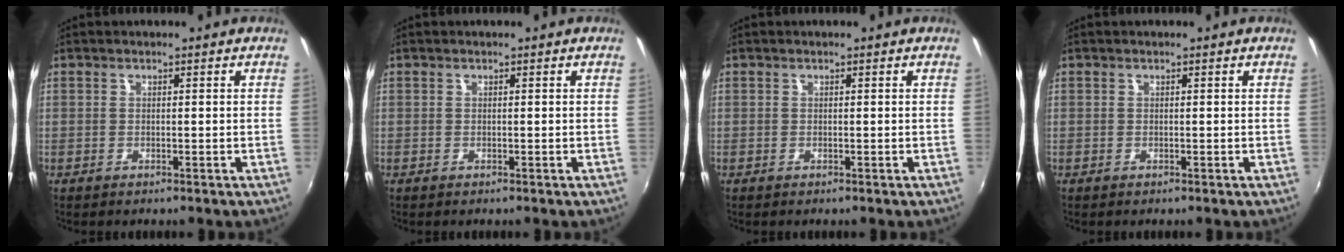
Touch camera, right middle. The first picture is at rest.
{"total": 0.0}
{"total": 0.0}
{"total": 0.0}